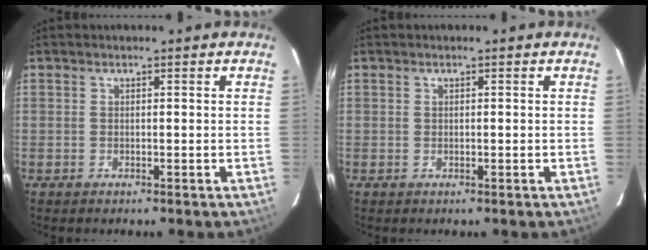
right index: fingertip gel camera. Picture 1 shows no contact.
{"total": 0.0}